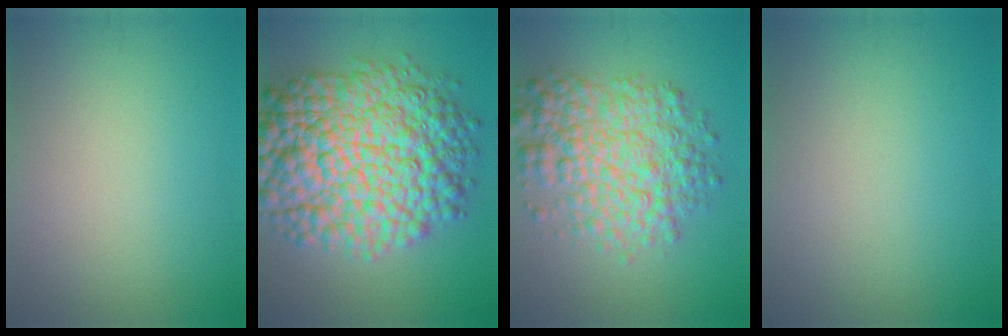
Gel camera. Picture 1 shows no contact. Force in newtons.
{"total": 14.9, "press": 14.9, "slide": 0.3}
{"total": 6.9, "press": 6.9, "slide": 0.1}
{"total": 0.0}